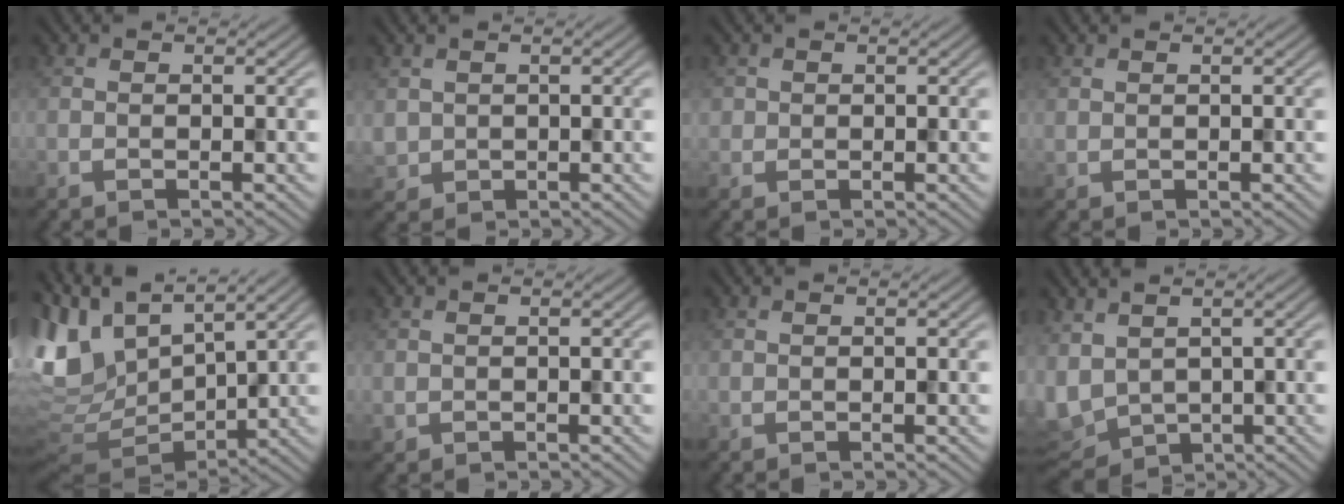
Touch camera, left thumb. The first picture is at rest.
{"total": 1.8, "force": [0.7, 1.6, 0.5], "torque": [-0.023, -0.006, 0.017]}
{"total": 1.0, "force": [0.3, 0.9, 0.1], "torque": [0.000, -0.004, 0.005]}
{"total": 0.6, "force": [0.5, 0.1, 0.1], "torque": [-0.007, -0.001, 0.015]}
{"total": 9.5, "force": [3.2, 5.1, 7.3], "torque": [-0.202, -0.002, 0.067]}
{"total": 0.6, "force": [0.3, 0.5, 0.1], "torque": [-0.005, -0.004, 0.010]}
{"total": 0.0}
{"total": 7.5, "force": [1.0, 4.8, 5.7], "torque": [-0.165, -0.010, 0.022]}